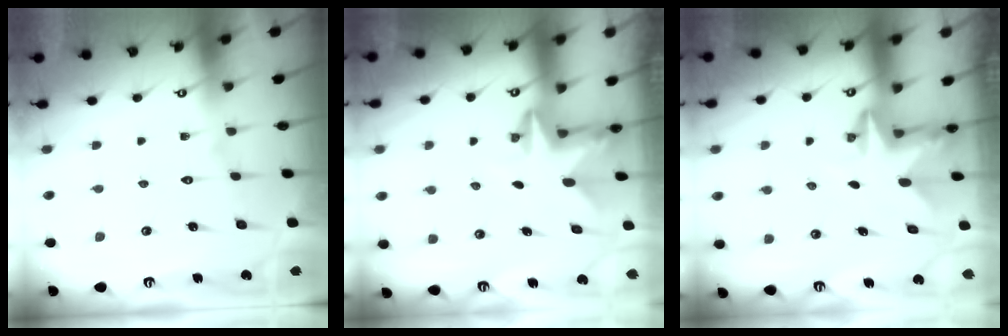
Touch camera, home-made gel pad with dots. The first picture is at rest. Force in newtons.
{"total": 2.4, "press": 2.4, "slide": 0.4}
{"total": 2.6, "press": 2.5, "slide": 0.4}